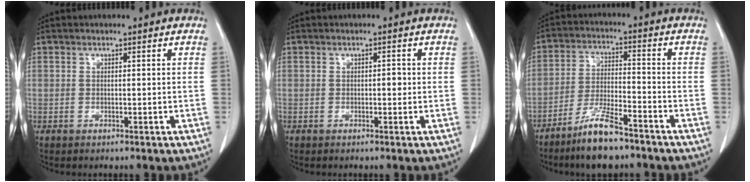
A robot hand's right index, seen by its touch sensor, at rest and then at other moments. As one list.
[{"total": 1.1, "force": [-0.1, 0.5, 1.0], "torque": [-0.010, 0.003, -0.003]}, {"total": 9.0, "force": [-6.9, 1.4, 5.7], "torque": [-0.114, -0.018, -0.128]}]